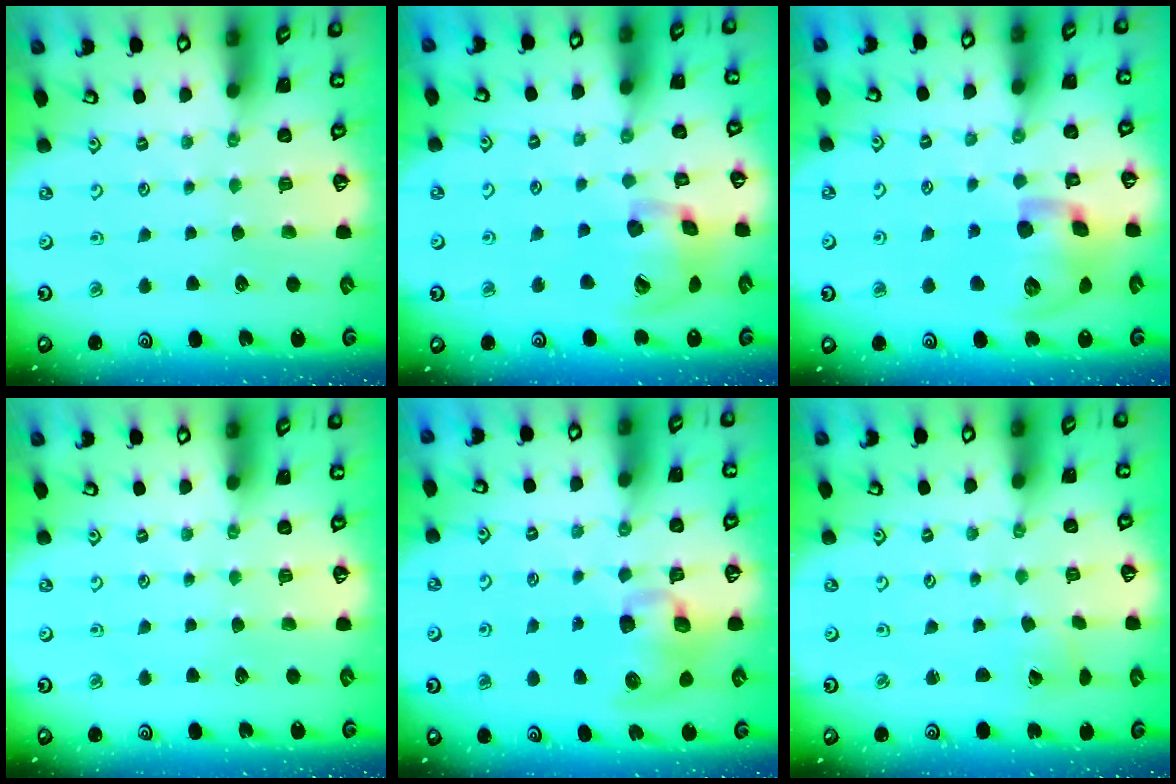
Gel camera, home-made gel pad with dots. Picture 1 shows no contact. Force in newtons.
{"total": 15.4, "press": 15.2, "slide": 2.5}
{"total": 16.7, "press": 16.6, "slide": 2.4}
{"total": 0.0}
{"total": 11.4, "press": 11.3, "slide": 1.5}
{"total": 1.9, "press": 1.9, "slide": 0.0}